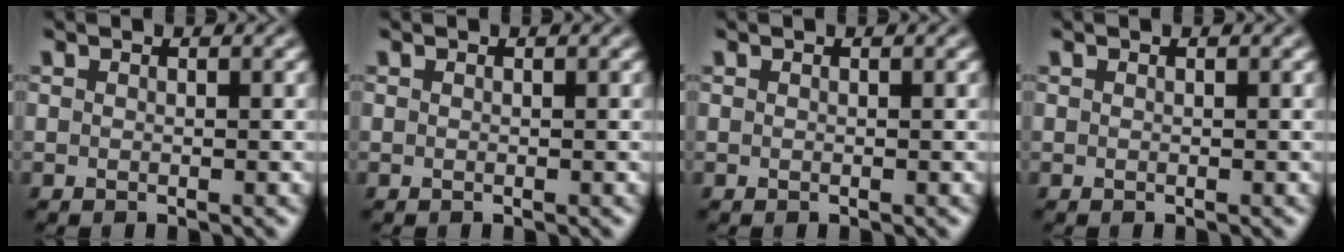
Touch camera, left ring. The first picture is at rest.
{"total": 0.0}
{"total": 0.0}
{"total": 0.0}